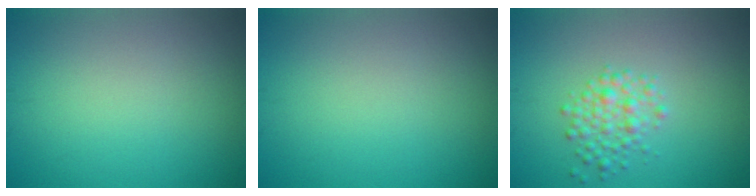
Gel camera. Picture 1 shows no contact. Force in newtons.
{"total": 0.0}
{"total": 2.4, "press": 2.4, "slide": 0.1}